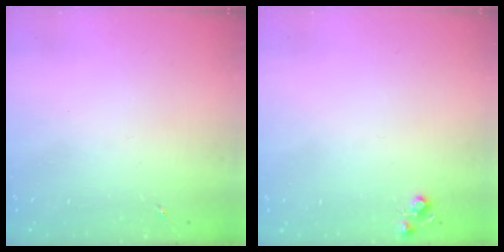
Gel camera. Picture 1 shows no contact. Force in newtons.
{"total": 5.1, "press": 5.1, "slide": 0.7}